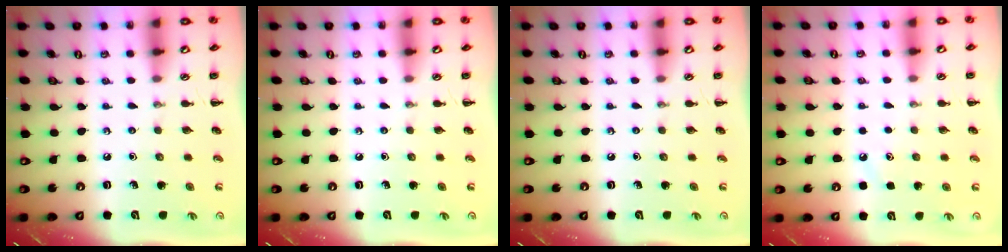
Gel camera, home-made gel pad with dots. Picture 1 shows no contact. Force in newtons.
{"total": 0.0}
{"total": 0.0}
{"total": 3.2, "press": 3.1, "slide": 1.0}